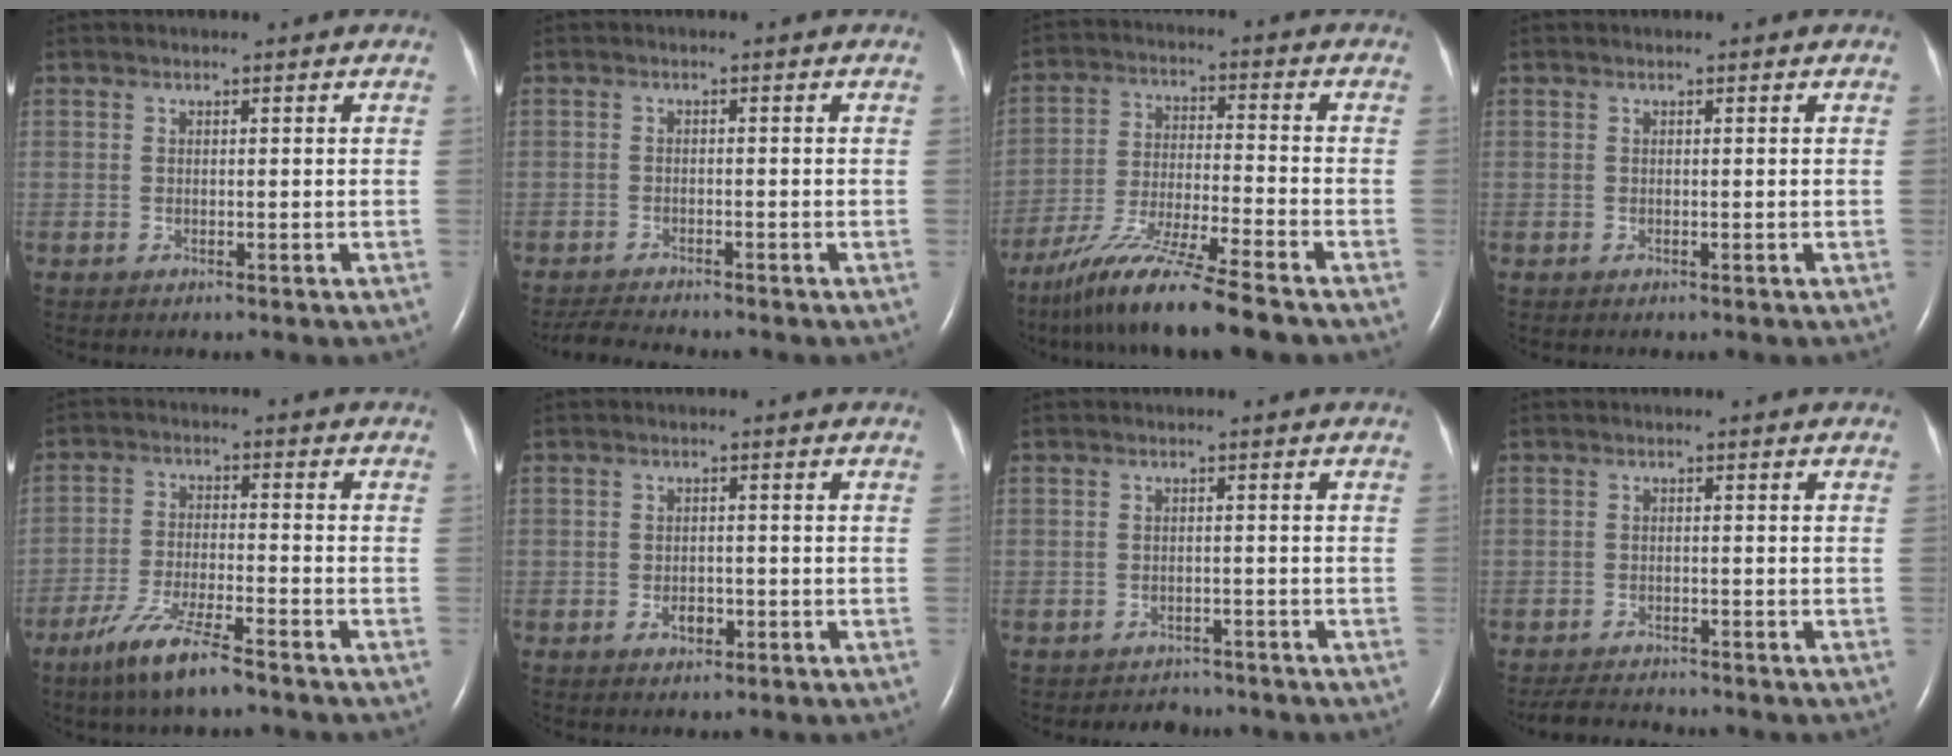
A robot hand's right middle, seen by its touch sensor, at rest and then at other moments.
{"total": 3.4, "force": [-3.4, -0.3, 0.7], "torque": [-0.019, -0.020, -0.058]}
{"total": 12.5, "force": [-9.7, -0.7, 7.8], "torque": [-0.147, -0.031, -0.173]}
{"total": 0.0}
{"total": 8.5, "force": [-6.1, 0.7, 5.9], "torque": [-0.127, -0.020, -0.113]}
{"total": 2.2, "force": [-1.0, 1.4, 1.4], "torque": [-0.020, 0.004, -0.011]}
{"total": 2.8, "force": [-2.5, 1.2, -0.4], "torque": [-0.002, 0.002, -0.037]}
{"total": 4.2, "force": [-4.1, 0.3, 0.9], "torque": [-0.021, -0.018, -0.068]}